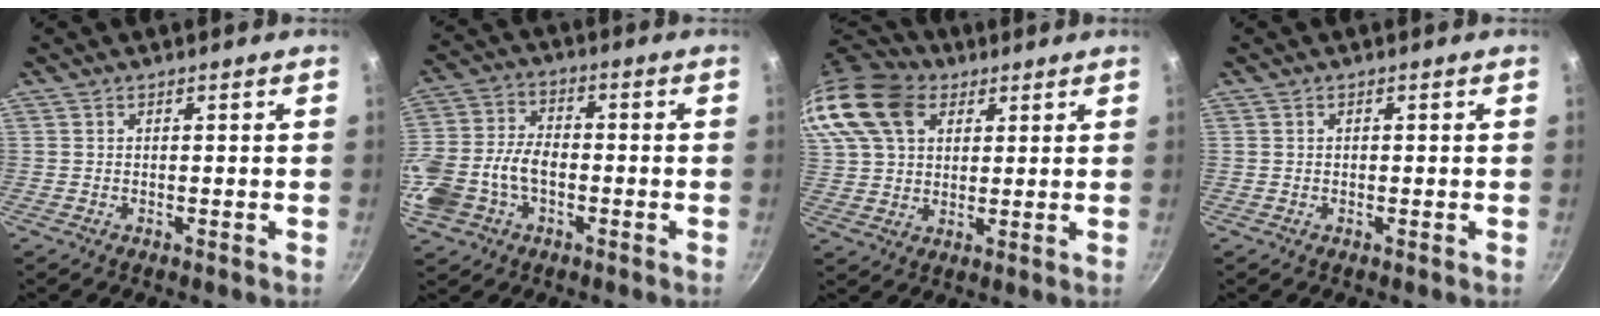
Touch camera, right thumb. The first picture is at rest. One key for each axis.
{"total": 14.3, "fx": -3.5, "fy": 9.9, "fz": 9.8, "tx": -0.209, "ty": 0.033, "tz": -0.069}
{"total": 21.4, "fx": 9.3, "fy": 15.0, "fz": 12.1, "tx": -0.275, "ty": 0.030, "tz": 0.170}
{"total": 0.6, "fx": 0.1, "fy": 0.4, "fz": 0.4, "tx": -0.005, "ty": 0.003, "tz": 0.002}